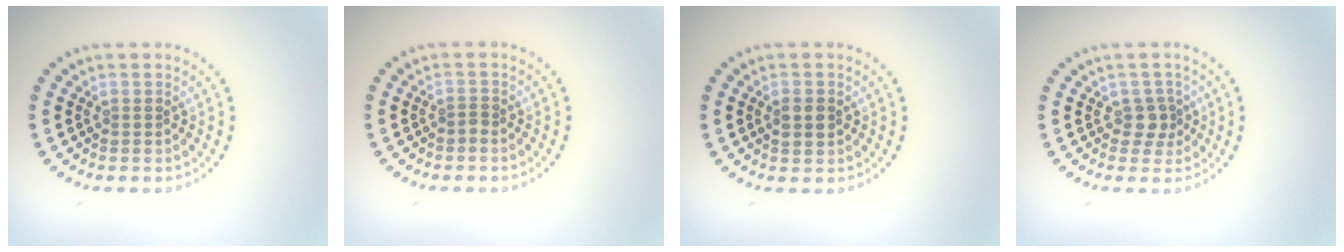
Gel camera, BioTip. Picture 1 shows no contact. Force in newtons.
{"total": 0.5, "press": 0.2, "slide": 0.5}
{"total": 1.8, "press": 1.8, "slide": 0.0}
{"total": 1.8, "press": 1.4, "slide": 1.1}